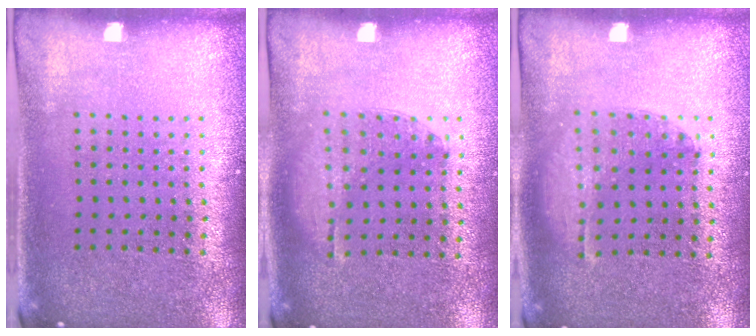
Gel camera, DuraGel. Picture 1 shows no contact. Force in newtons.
{"total": 1.1, "press": 0.8, "slide": 0.8}
{"total": 1.1, "press": 1.1, "slide": 0.2}